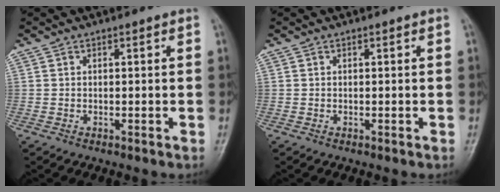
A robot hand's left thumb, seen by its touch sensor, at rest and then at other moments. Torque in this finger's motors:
{"motor_torque": [0.08, 0.10, -0.07, -0.04, 0.00]}